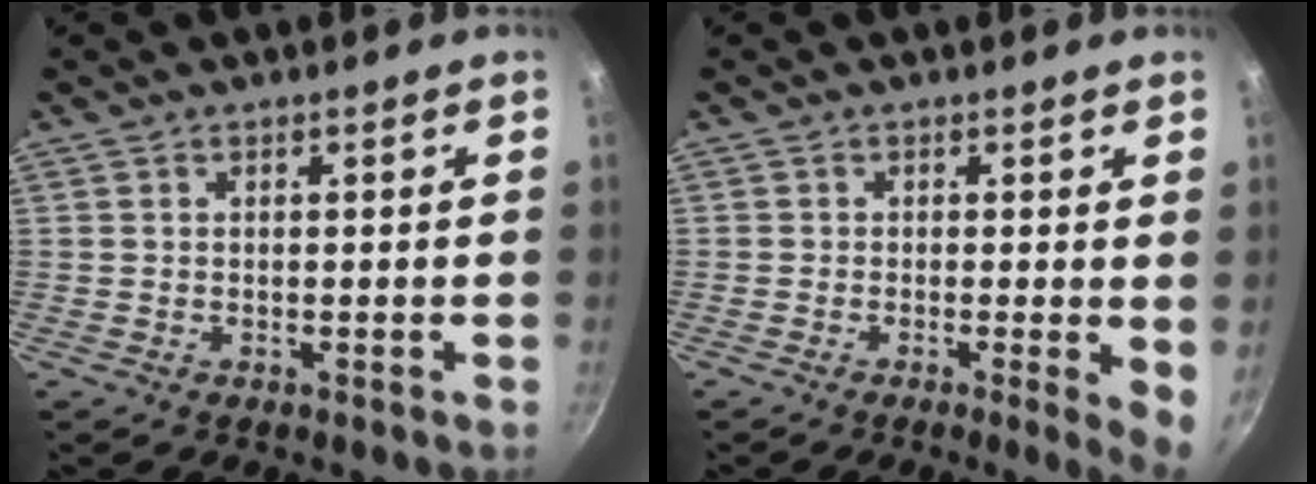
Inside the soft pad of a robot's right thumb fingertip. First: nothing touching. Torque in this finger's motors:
{"motor_torque": [0.03, 0.22, -0.12, -0.07, 0.07]}